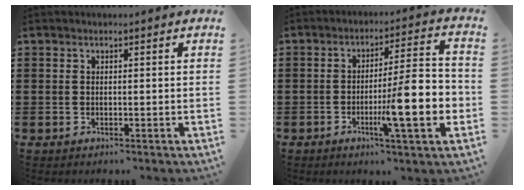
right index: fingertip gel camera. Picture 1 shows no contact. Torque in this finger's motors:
{"motor_torque": [2.14, 0.00, 0.40, 0.21]}